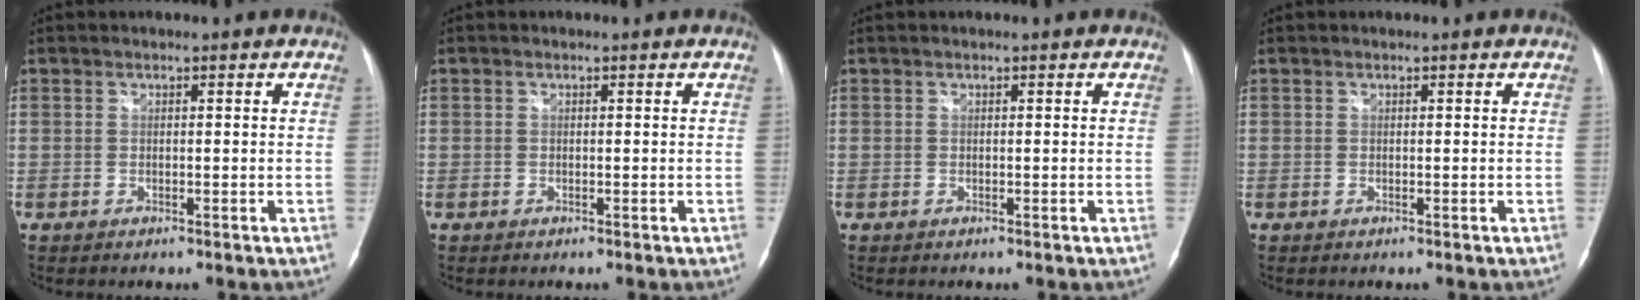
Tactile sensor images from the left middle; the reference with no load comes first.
{"total": 0.0}
{"total": 0.0}
{"total": 0.0}